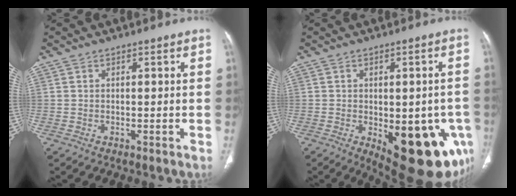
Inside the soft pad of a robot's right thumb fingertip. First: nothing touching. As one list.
[{"total": 19.1, "force": [-6.7, 8.7, 15.7], "torque": [-0.139, 0.000, -0.066]}]